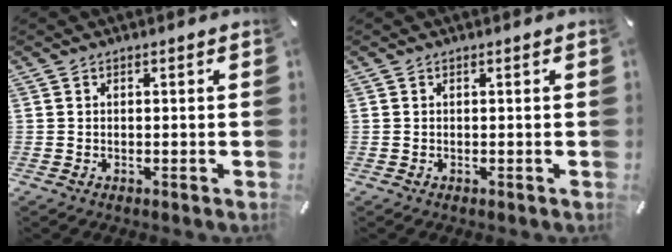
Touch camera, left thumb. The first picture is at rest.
{"total": 0.0}